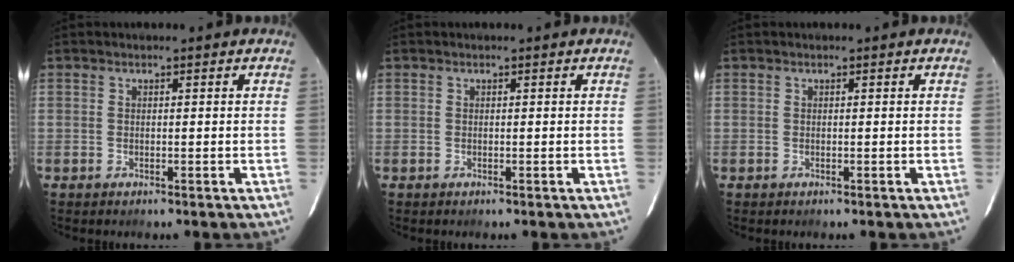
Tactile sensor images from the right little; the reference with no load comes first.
{"total": 0.0}
{"total": 0.0}